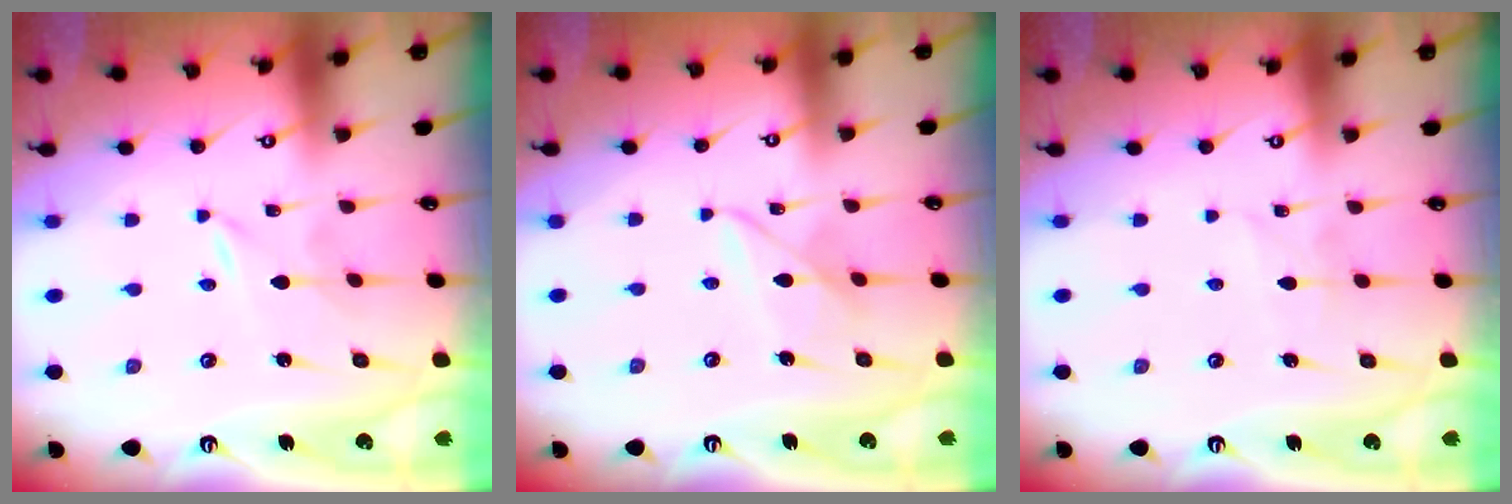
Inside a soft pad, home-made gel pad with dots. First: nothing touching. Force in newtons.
{"total": 6.4, "press": 6.4, "slide": 0.5}
{"total": 2.0, "press": 2.0, "slide": 0.2}